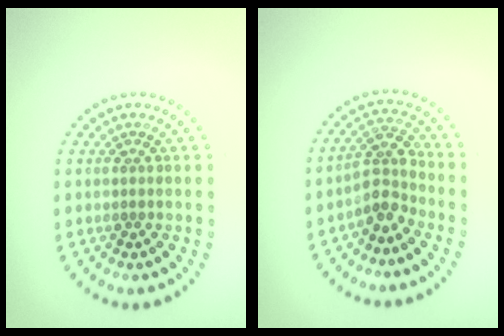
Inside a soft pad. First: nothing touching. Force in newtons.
{"total": 2.8, "press": 2.1, "slide": 1.8}